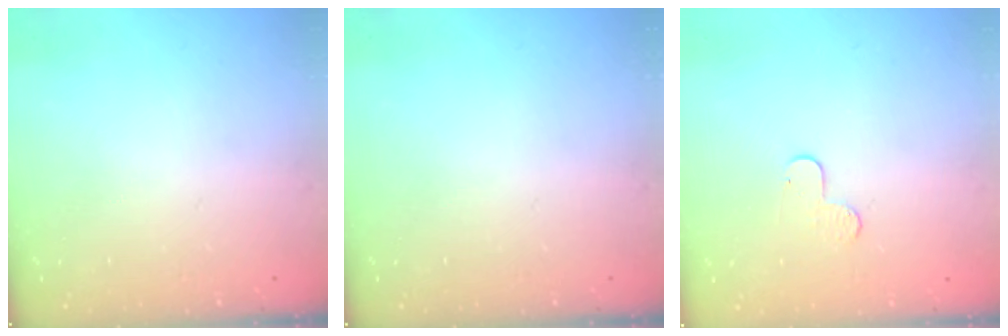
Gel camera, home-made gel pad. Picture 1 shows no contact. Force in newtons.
{"total": 0.0}
{"total": 5.5, "press": 5.5, "slide": 0.5}